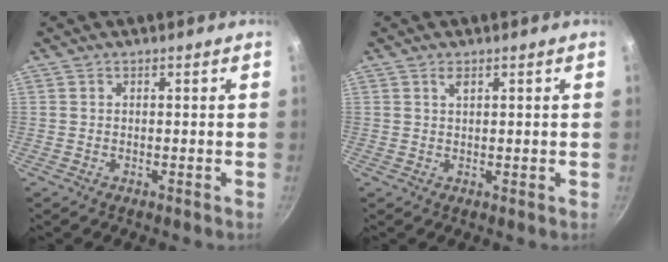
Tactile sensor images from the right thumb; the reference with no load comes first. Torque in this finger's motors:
{"motor_torque": [-0.03, 0.18, -0.01, 0.25, 0.09]}